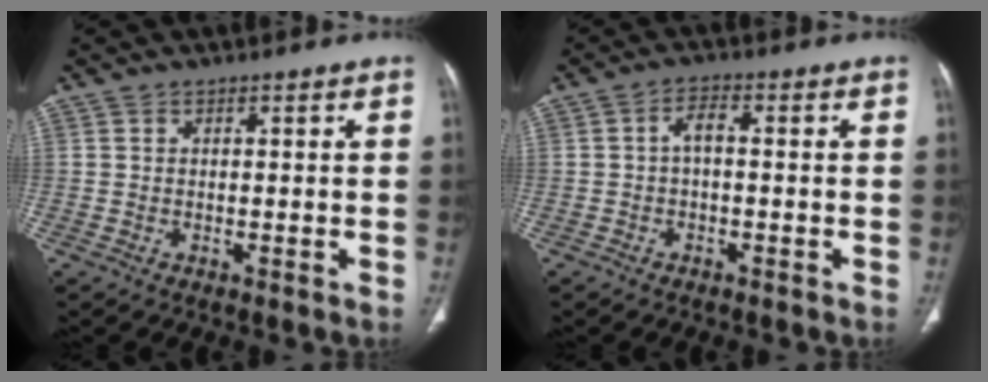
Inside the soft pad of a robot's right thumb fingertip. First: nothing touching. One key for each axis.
{"total": 2.7, "fx": -0.2, "fy": 1.4, "fz": 2.4, "tx": -0.040, "ty": 0.013, "tz": -0.009}